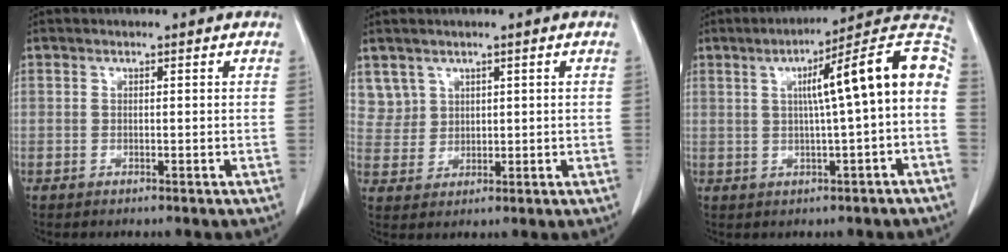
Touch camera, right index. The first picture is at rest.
{"total": 4.1, "force": [2.5, 3.2, -0.4], "torque": [0.019, 0.005, 0.054]}
{"total": 13.8, "force": [1.2, 0.2, 13.8], "torque": [-0.190, 0.038, 0.012]}